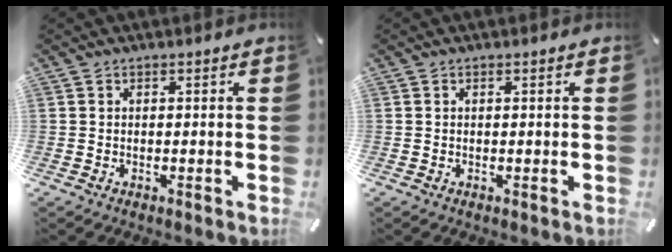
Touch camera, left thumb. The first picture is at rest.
{"total": 0.0}